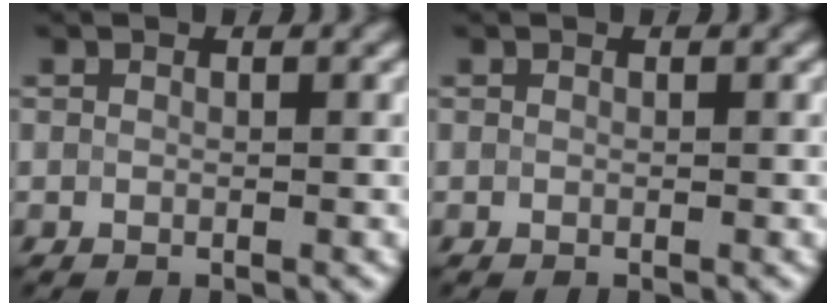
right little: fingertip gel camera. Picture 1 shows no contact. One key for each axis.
{"total": 0.0}